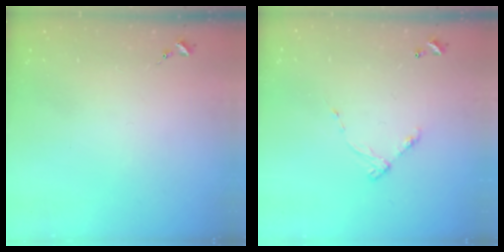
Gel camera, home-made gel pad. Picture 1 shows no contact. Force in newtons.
{"total": 5.9, "press": 5.9, "slide": 0.4}